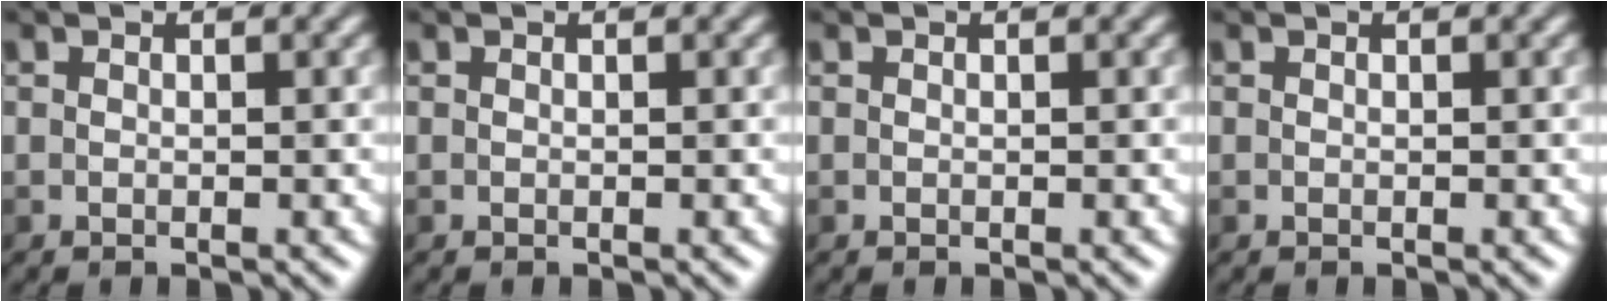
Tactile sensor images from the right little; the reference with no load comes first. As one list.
[{"total": 0.0}, {"total": 0.0}, {"total": 0.0}]